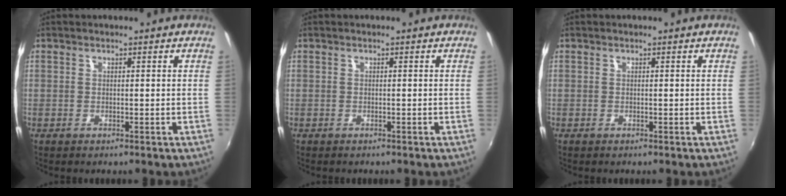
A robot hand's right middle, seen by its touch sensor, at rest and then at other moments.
{"total": 0.0}
{"total": 0.0}